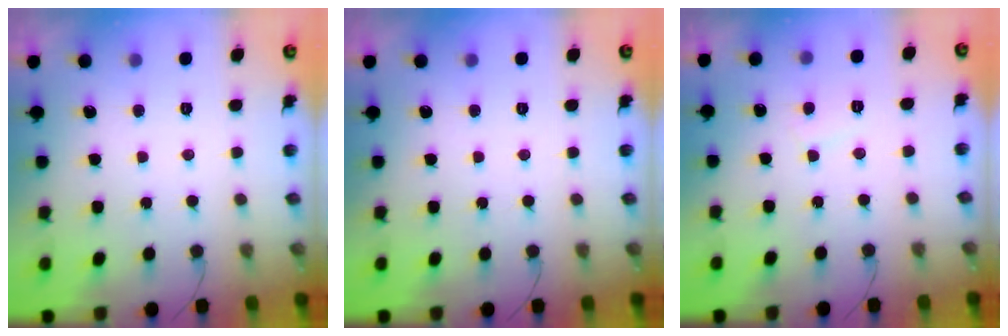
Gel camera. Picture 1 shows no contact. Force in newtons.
{"total": 0.0}
{"total": 2.6, "press": 2.6, "slide": 0.2}